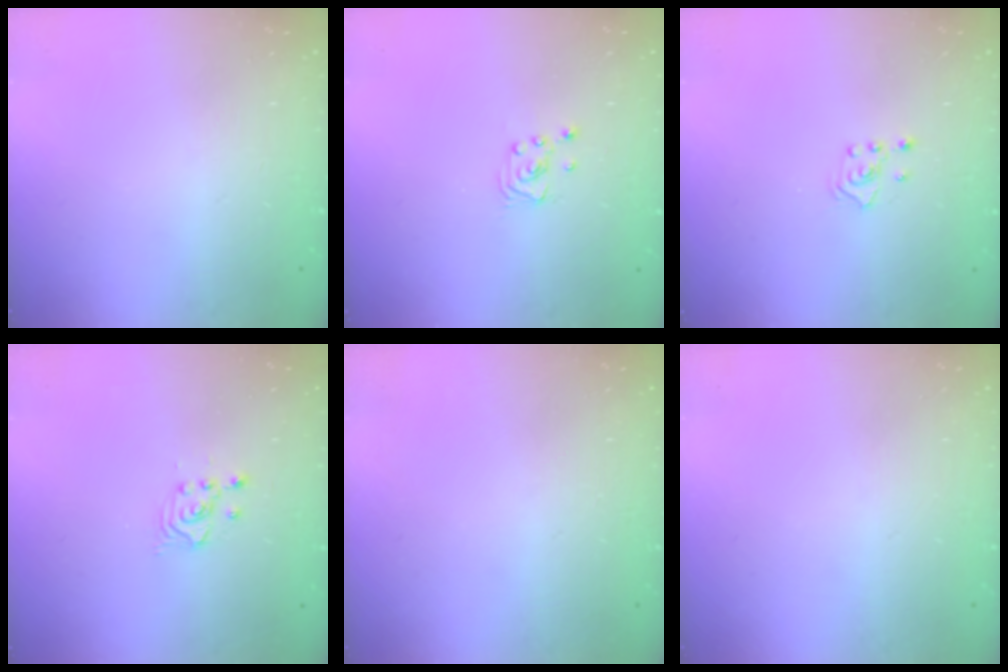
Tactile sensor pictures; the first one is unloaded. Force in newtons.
{"total": 2.3, "press": 2.3, "slide": 0.2}
{"total": 2.4, "press": 2.2, "slide": 0.8}
{"total": 2.5, "press": 2.5, "slide": 0.3}
{"total": 0.0}
{"total": 0.0}